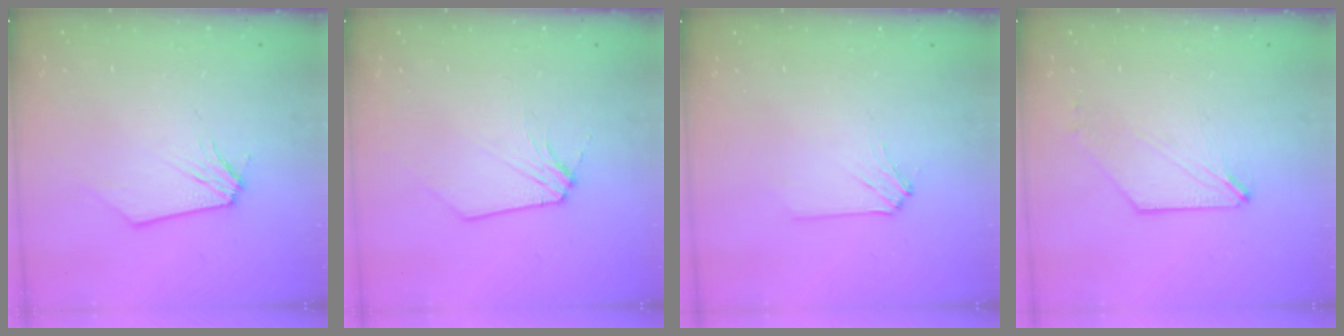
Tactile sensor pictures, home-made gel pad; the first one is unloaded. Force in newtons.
{"total": 2.3, "press": 2.2, "slide": 0.5}
{"total": 1.7, "press": 1.6, "slide": 0.3}
{"total": 0.7, "press": 0.7, "slide": 0.1}